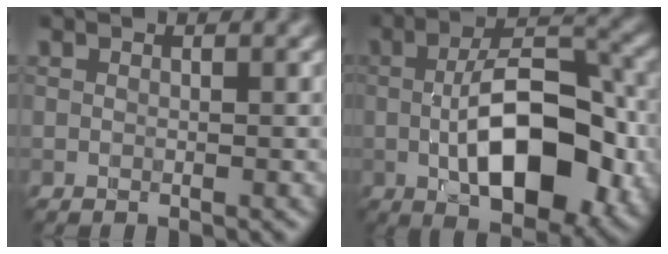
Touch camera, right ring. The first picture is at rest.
{"total": 10.7, "force": [-2.0, 5.1, 9.2], "torque": [-0.145, 0.003, -0.033]}